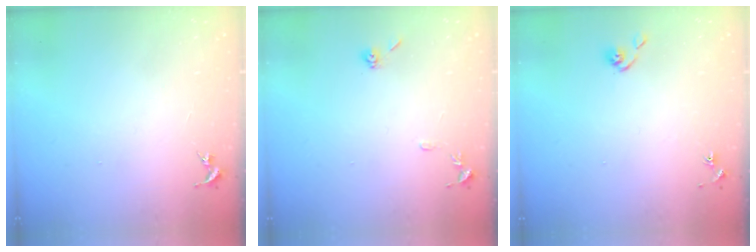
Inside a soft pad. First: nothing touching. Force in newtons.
{"total": 7.2, "press": 7.2, "slide": 0.8}
{"total": 5.5, "press": 5.4, "slide": 0.5}